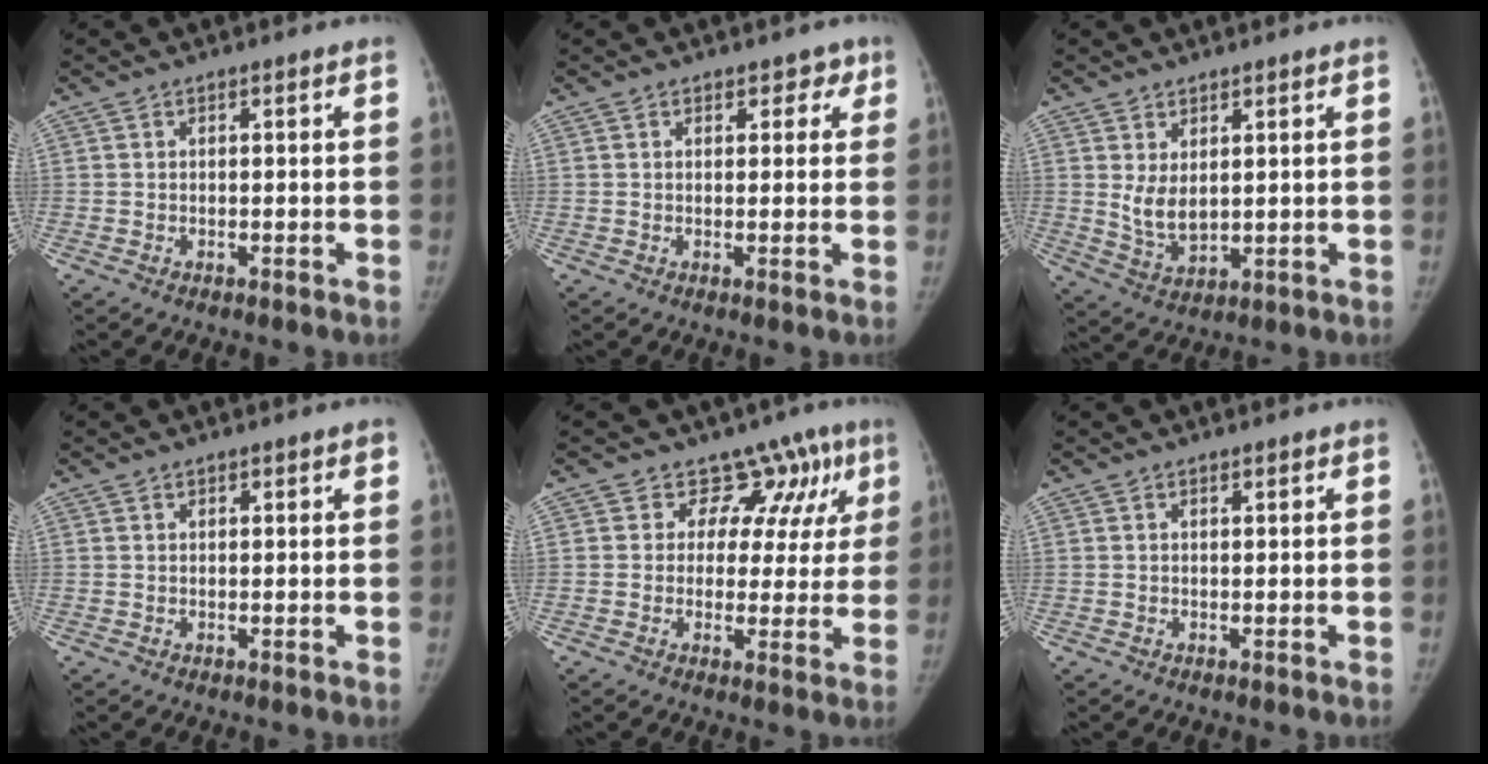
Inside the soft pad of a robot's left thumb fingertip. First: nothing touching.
{"total": 3.1, "force": [1.8, 2.2, 1.2], "torque": [0.018, -0.006, 0.018]}
{"total": 5.6, "force": [1.6, 3.2, 4.3], "torque": [-0.068, -0.020, 0.044]}
{"total": 1.3, "force": [0.9, 0.7, 0.6], "torque": [0.005, -0.003, 0.010]}
{"total": 9.7, "force": [6.0, 7.4, 2.0], "torque": [0.027, -0.018, 0.058]}
{"total": 0.7, "force": [0.5, 0.2, 0.4], "torque": [-0.006, -0.003, 0.009]}